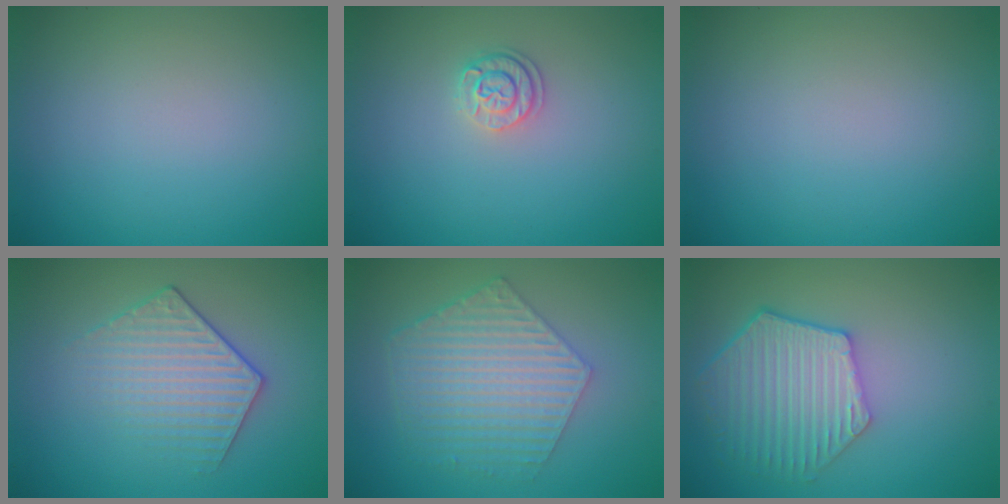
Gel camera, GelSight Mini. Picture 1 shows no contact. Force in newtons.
{"total": 1.9, "press": 1.7, "slide": 0.9}
{"total": 0.0}
{"total": 3.6, "press": 3.2, "slide": 1.6}
{"total": 6.0, "press": 4.3, "slide": 4.1}
{"total": 6.0, "press": 5.2, "slide": 3.0}